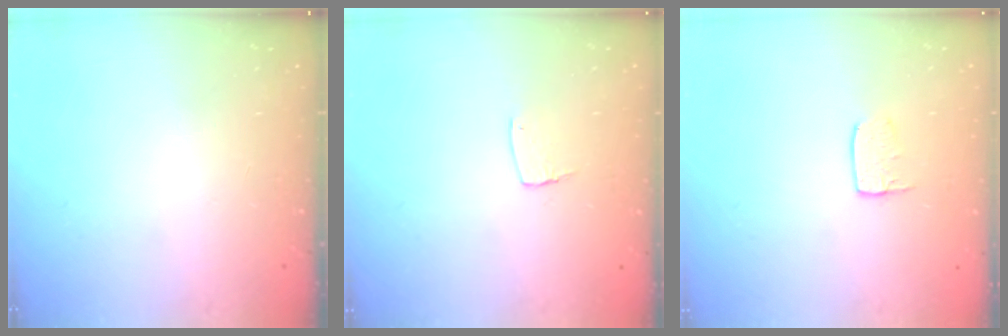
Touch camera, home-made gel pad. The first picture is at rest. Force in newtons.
{"total": 5.1, "press": 5.1, "slide": 0.4}
{"total": 4.3, "press": 4.3, "slide": 0.3}